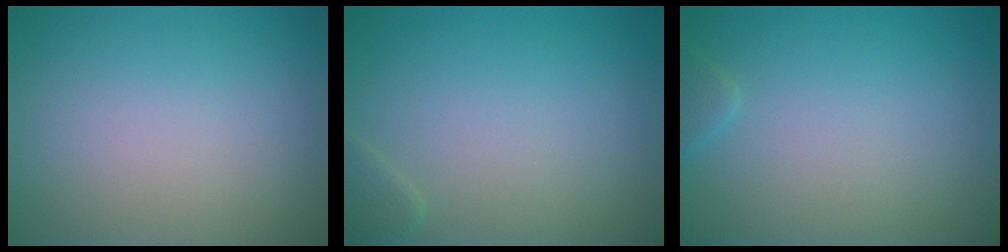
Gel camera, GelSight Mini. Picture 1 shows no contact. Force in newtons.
{"total": 1.0, "press": 1.0, "slide": 0.1}
{"total": 0.8, "press": 0.8, "slide": 0.0}